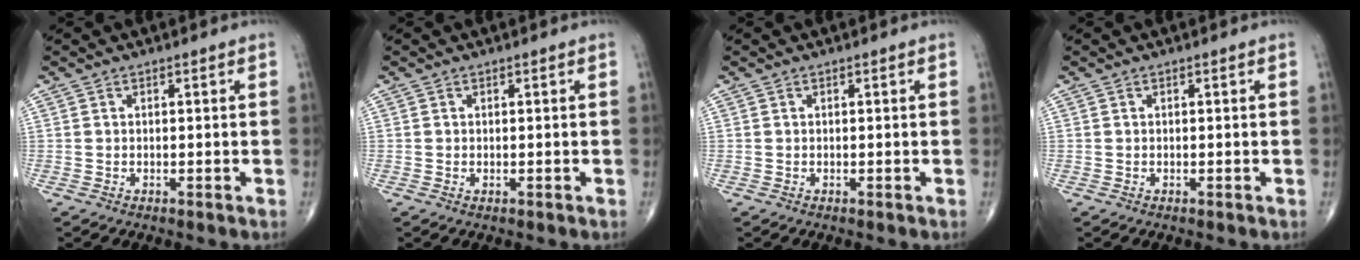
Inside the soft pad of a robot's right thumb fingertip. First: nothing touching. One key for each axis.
{"total": 0.0}
{"total": 0.0}
{"total": 0.0}